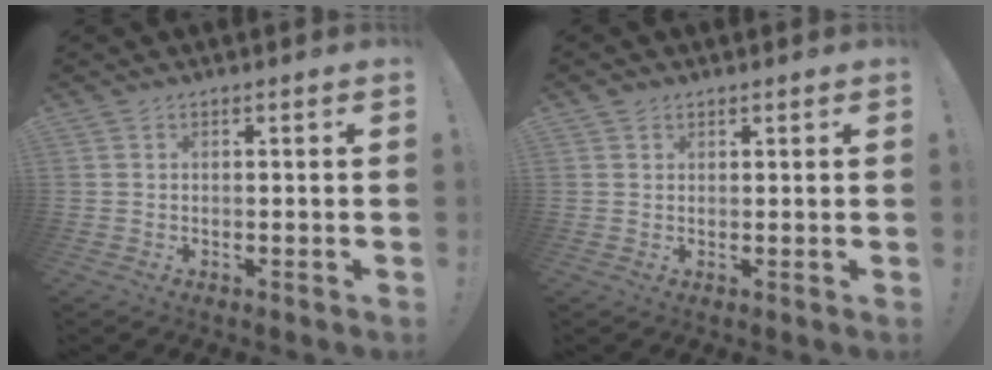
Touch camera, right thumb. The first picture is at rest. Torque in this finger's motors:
{"motor_torque": [-0.02, 0.04, 0.28, 0.23, 0.01]}